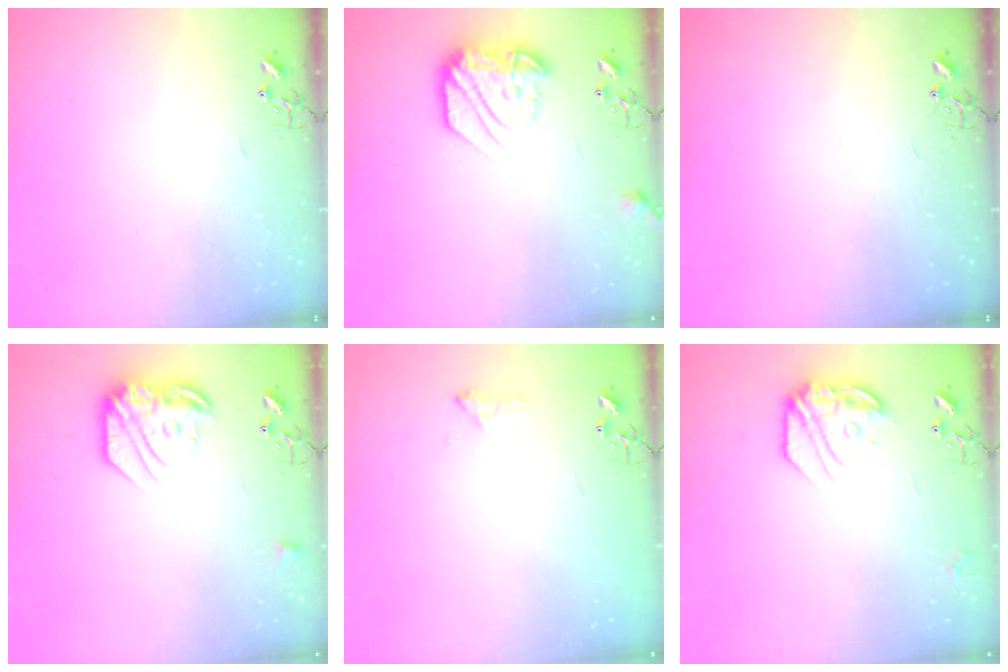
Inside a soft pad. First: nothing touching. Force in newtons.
{"total": 15.3, "press": 15.2, "slide": 1.0}
{"total": 0.0}
{"total": 18.3, "press": 18.2, "slide": 1.3}
{"total": 8.5, "press": 8.5, "slide": 0.6}
{"total": 16.0, "press": 15.9, "slide": 1.3}